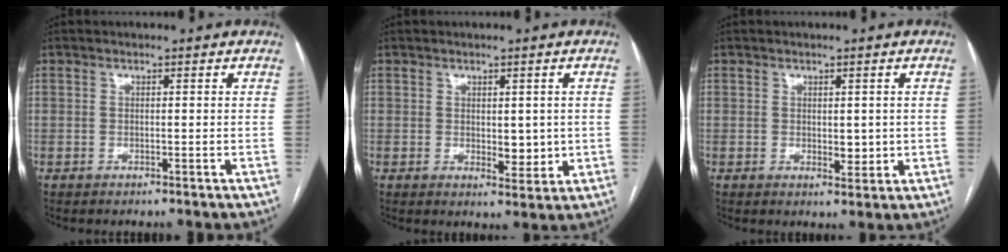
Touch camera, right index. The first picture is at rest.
{"total": 3.9, "force": [0.1, 2.1, 3.3], "torque": [-0.040, -0.008, 0.008]}
{"total": 2.7, "force": [0.0, 1.5, 2.3], "torque": [-0.027, -0.004, 0.006]}